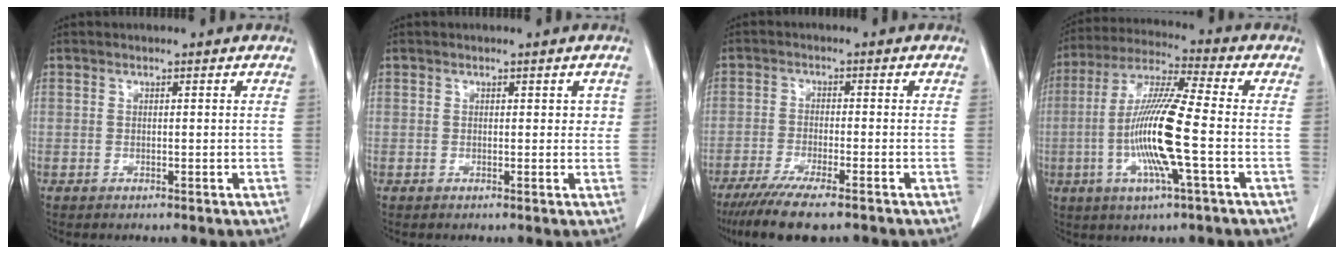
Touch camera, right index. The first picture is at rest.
{"total": 1.5, "force": [0.5, 1.1, 0.9], "torque": [-0.002, 0.007, 0.005]}
{"total": 9.7, "force": [-7.6, 0.9, 6.0], "torque": [-0.093, -0.022, -0.120]}
{"total": 13.9, "force": [-2.8, 0.3, 13.6], "torque": [-0.276, -0.007, -0.061]}